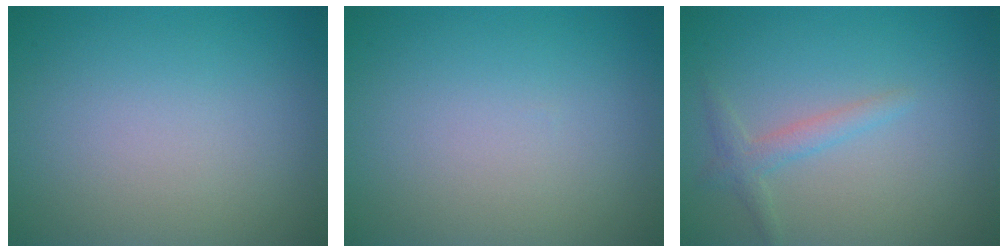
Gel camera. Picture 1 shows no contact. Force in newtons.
{"total": 0.0}
{"total": 1.7, "press": 1.7, "slide": 0.1}